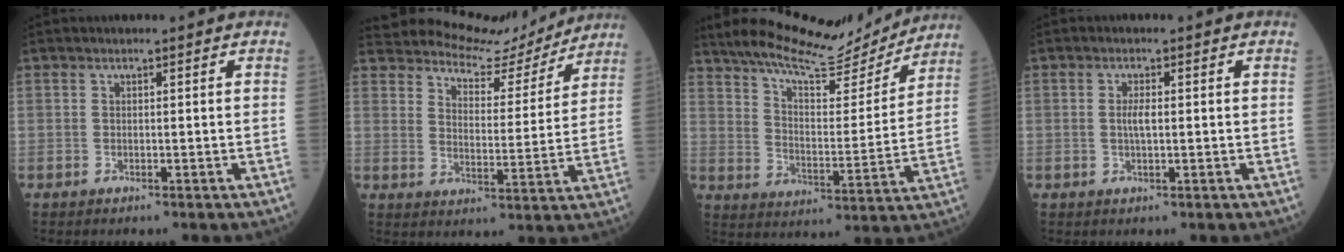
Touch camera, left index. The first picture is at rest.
{"total": 12.2, "force": [11.7, 2.7, 2.0], "torque": [-0.038, -0.010, 0.167]}
{"total": 16.4, "force": [15.5, 2.1, 4.9], "torque": [-0.087, -0.018, 0.229]}
{"total": 1.8, "force": [-0.1, 0.4, 1.8], "torque": [-0.039, -0.003, -0.001]}